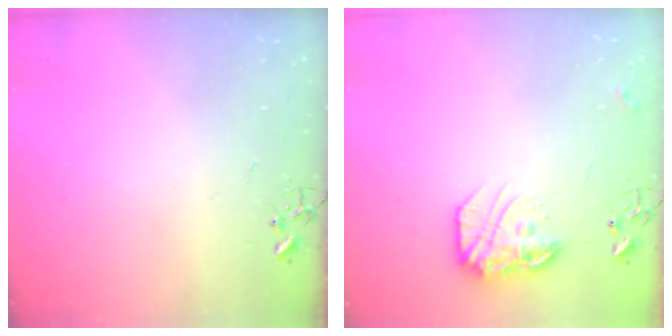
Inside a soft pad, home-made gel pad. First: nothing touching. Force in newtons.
{"total": 15.4, "press": 15.3, "slide": 0.8}